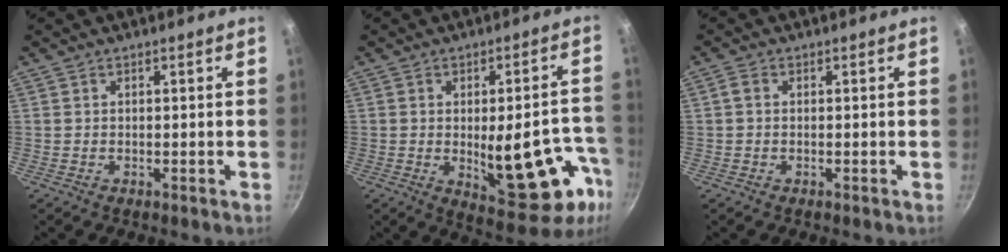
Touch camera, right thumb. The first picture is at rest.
{"total": 19.1, "force": [-5.2, 8.4, 16.3], "torque": [-0.156, 0.010, -0.052]}
{"total": 1.3, "force": [0.1, 0.7, 1.0], "torque": [-0.028, 0.006, 0.000]}